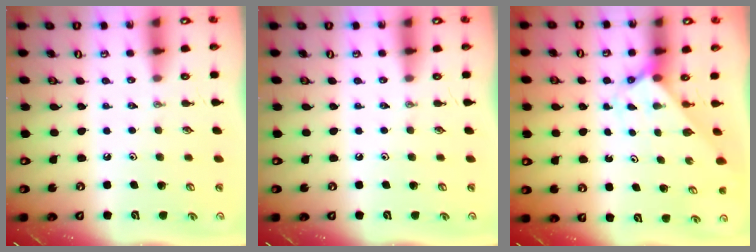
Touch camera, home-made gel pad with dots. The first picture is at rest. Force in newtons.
{"total": 0.0}
{"total": 1.9, "press": 1.9, "slide": 0.2}